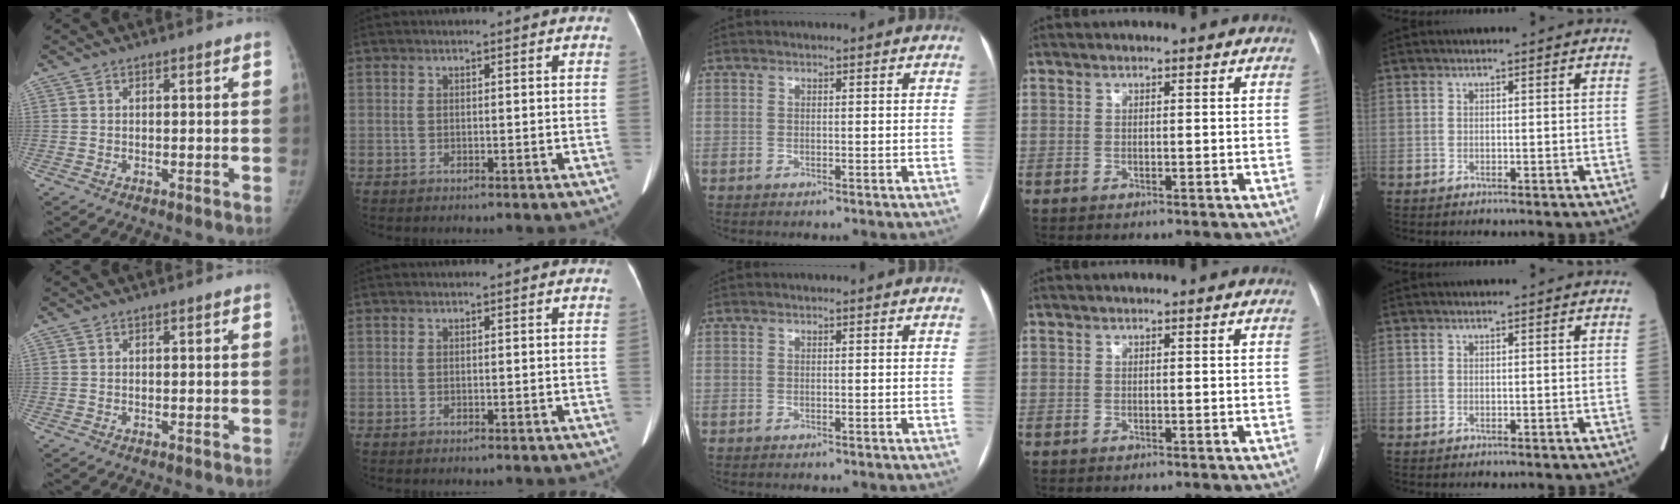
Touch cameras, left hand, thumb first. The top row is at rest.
{}